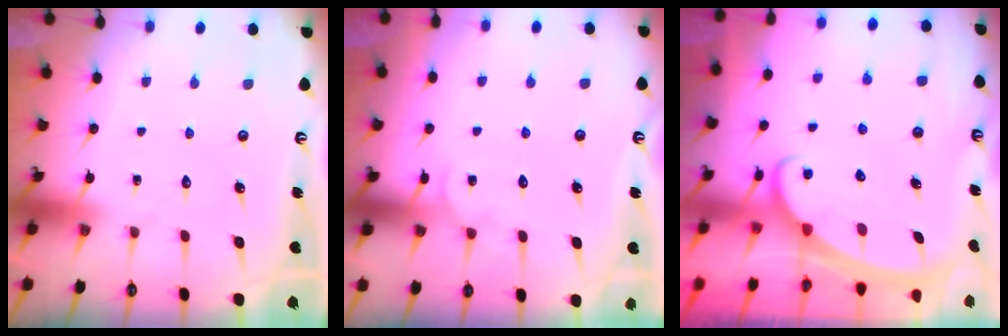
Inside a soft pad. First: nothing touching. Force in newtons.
{"total": 5.3, "press": 5.3, "slide": 0.5}
{"total": 2.3, "press": 2.3, "slide": 0.4}